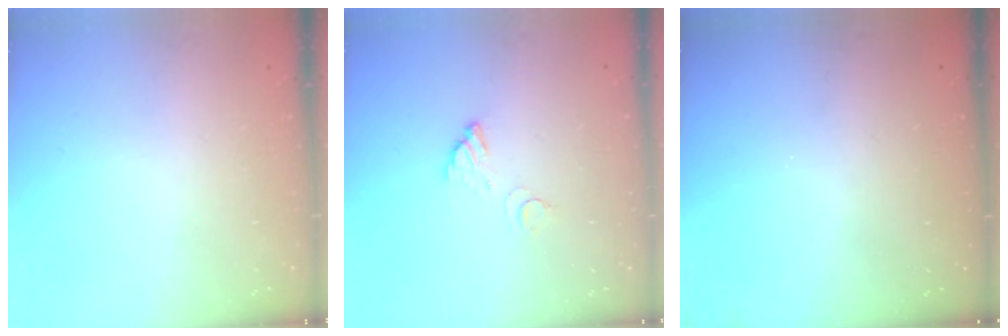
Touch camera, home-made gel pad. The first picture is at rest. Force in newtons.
{"total": 3.8, "press": 3.8, "slide": 0.2}
{"total": 3.0, "press": 3.0, "slide": 0.1}